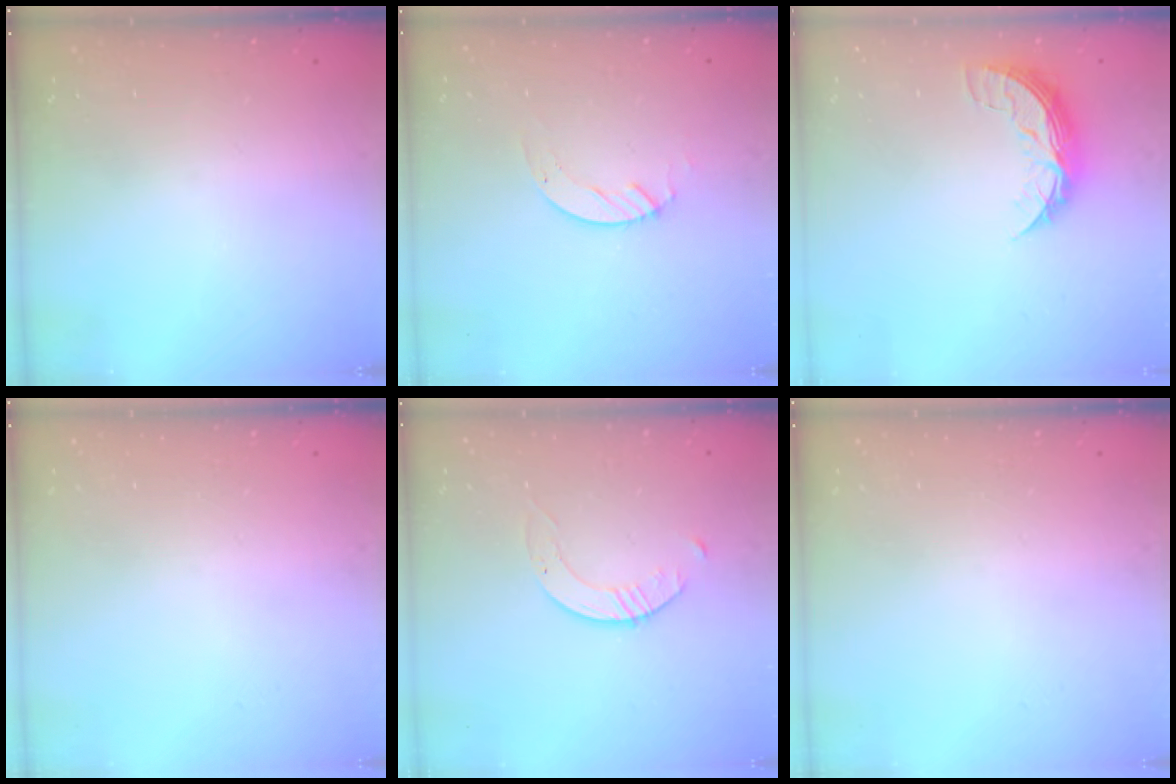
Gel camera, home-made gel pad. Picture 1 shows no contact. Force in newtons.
{"total": 2.4, "press": 2.4, "slide": 0.2}
{"total": 8.8, "press": 8.8, "slide": 0.2}
{"total": 0.0}
{"total": 2.6, "press": 2.6, "slide": 0.3}
{"total": 0.0}